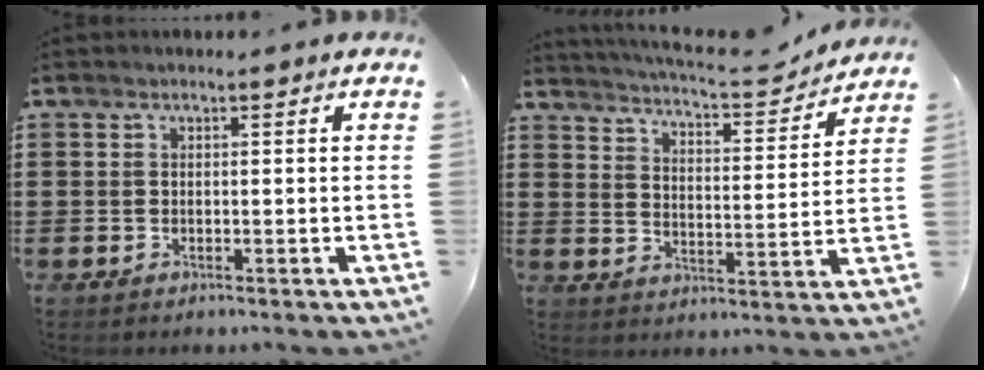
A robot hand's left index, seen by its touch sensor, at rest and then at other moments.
{"total": 5.4, "force": [5.2, 0.1, 1.6], "torque": [-0.049, -0.040, 0.083]}